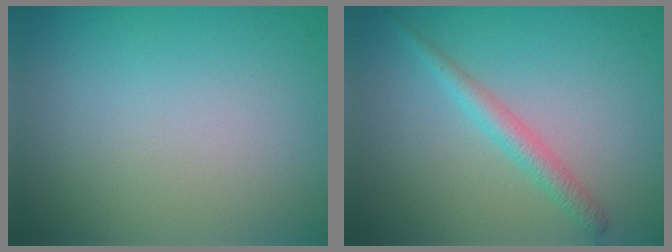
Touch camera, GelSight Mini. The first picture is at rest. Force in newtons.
{"total": 2.1, "press": 2.1, "slide": 0.1}